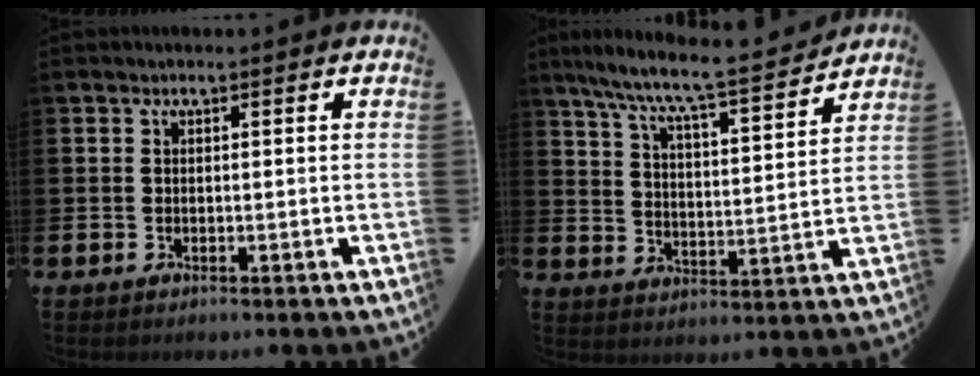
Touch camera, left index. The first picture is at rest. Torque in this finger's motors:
{"motor_torque": [0.61, -0.69, 0.27, 0.09]}